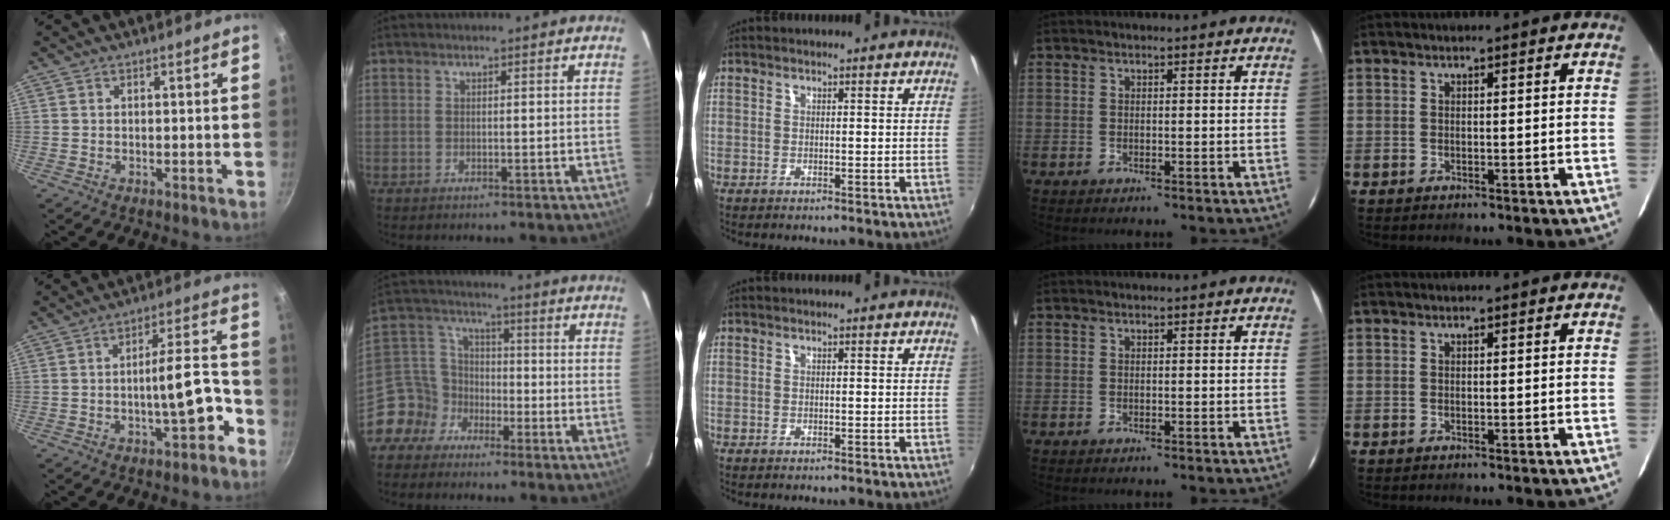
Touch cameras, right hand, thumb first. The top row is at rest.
{"thumb": {"total": 10.6, "force": [-5.4, 4.1, 8.1], "torque": [-0.057, 0.075, -0.066]}, "index": {"total": 8.2, "force": [-5.6, 6.0, 0.3], "torque": [-0.020, 0.036, -0.117]}}